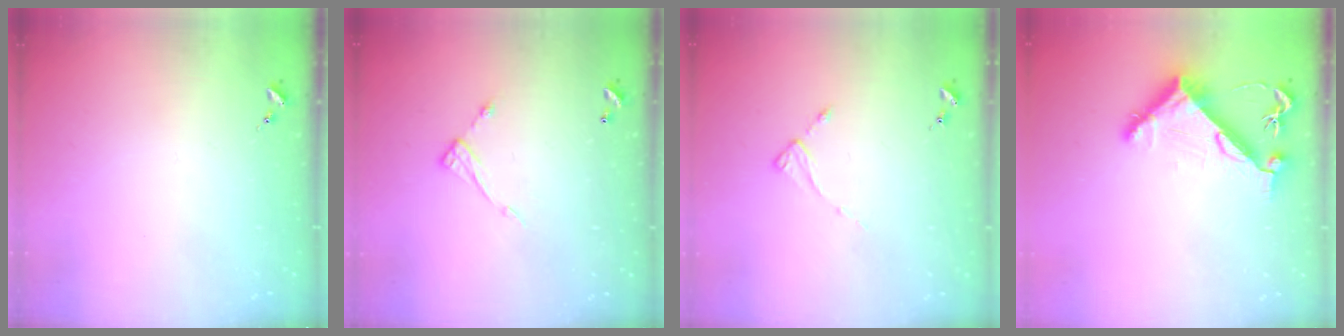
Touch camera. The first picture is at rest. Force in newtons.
{"total": 7.5, "press": 7.5, "slide": 0.2}
{"total": 1.9, "press": 1.8, "slide": 0.3}
{"total": 7.1, "press": 7.1, "slide": 1.1}